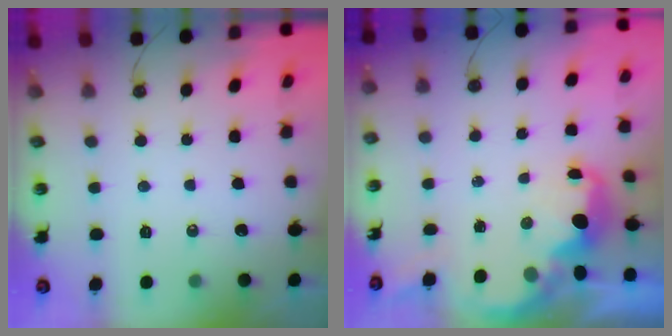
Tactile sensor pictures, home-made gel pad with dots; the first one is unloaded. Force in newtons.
{"total": 3.0, "press": 3.0, "slide": 0.4}